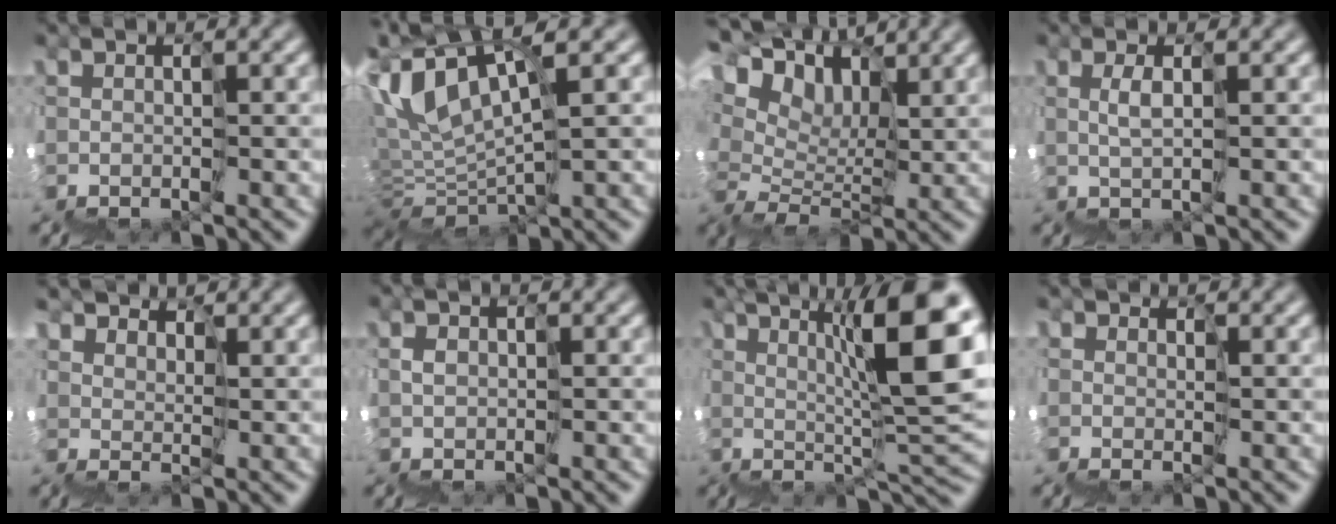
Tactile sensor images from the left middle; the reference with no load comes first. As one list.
[{"total": 6.0, "force": [3.4, 1.5, 4.7], "torque": [-0.122, 0.018, 0.059]}, {"total": 6.6, "force": [4.6, 3.2, 3.6], "torque": [-0.079, 0.033, 0.077]}, {"total": 1.6, "force": [0.7, -1.5, 0.0], "torque": [-0.004, 0.014, 0.014]}, {"total": 3.9, "force": [3.8, -0.1, -0.8], "torque": [0.012, 0.017, 0.067]}, {"total": 0.9, "force": [0.3, 0.5, 0.6], "torque": [-0.010, 0.010, 0.005]}, {"total": 9.7, "force": [4.2, 0.4, 8.8], "torque": [-0.118, 0.031, 0.071]}, {"total": 1.1, "force": [1.1, 0.2, -0.1], "torque": [-0.004, 0.009, 0.018]}]